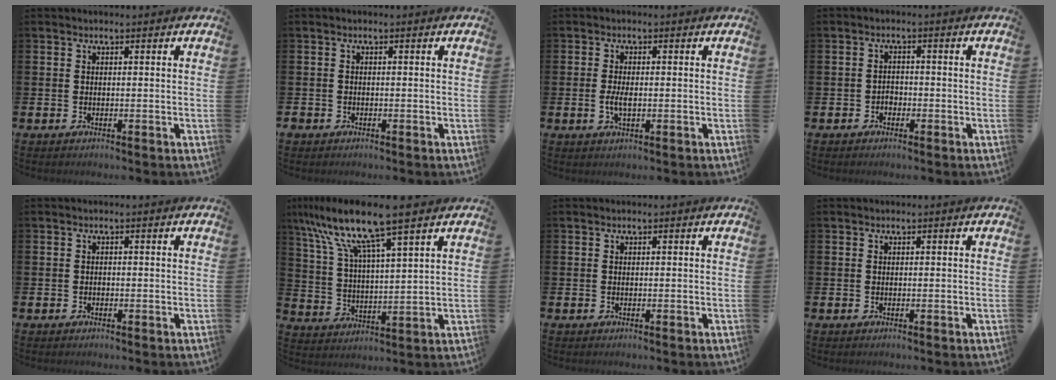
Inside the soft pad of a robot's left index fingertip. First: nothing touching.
{"total": 0.8, "force": [-0.6, 0.5, 0.0], "torque": [-0.002, 0.003, -0.014]}
{"total": 2.7, "force": [-0.2, 1.2, 2.4], "torque": [-0.040, 0.000, -0.006]}
{"total": 1.5, "force": [-0.9, 1.1, 0.3], "torque": [-0.006, 0.002, -0.021]}
{"total": 0.5, "force": [-0.3, 0.5, 0.1], "torque": [-0.008, 0.005, -0.006]}
{"total": 11.2, "force": [8.8, 1.2, 6.8], "torque": [-0.164, -0.035, 0.150]}
{"total": 0.0}
{"total": 0.0}